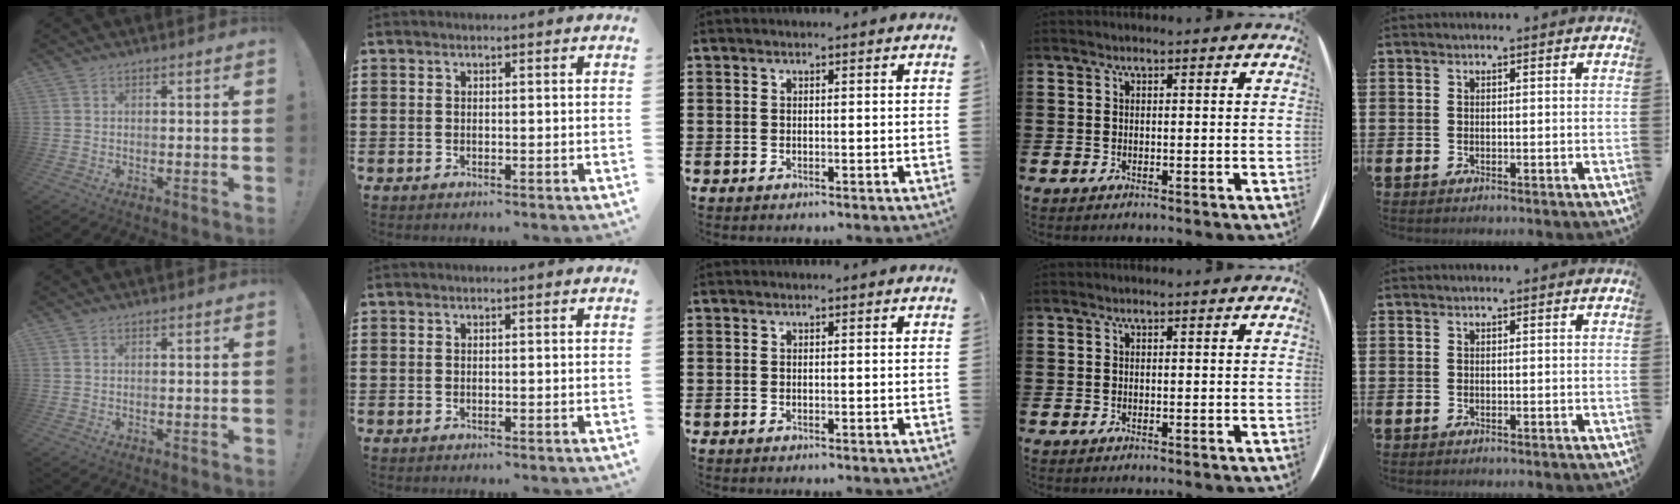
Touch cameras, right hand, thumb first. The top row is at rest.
{}